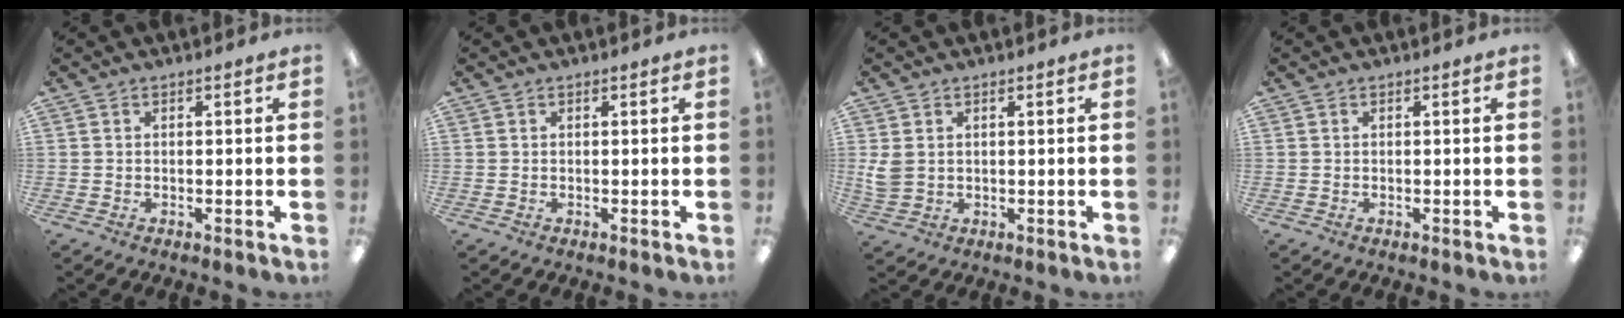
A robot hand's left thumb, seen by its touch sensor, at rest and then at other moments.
{"total": 0.0}
{"total": 3.8, "force": [1.1, 3.0, 2.1], "torque": [-0.040, -0.002, 0.020]}
{"total": 0.0}